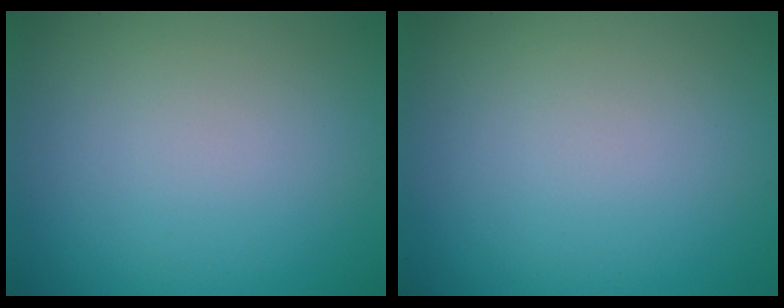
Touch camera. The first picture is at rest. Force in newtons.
{"total": 0.0}